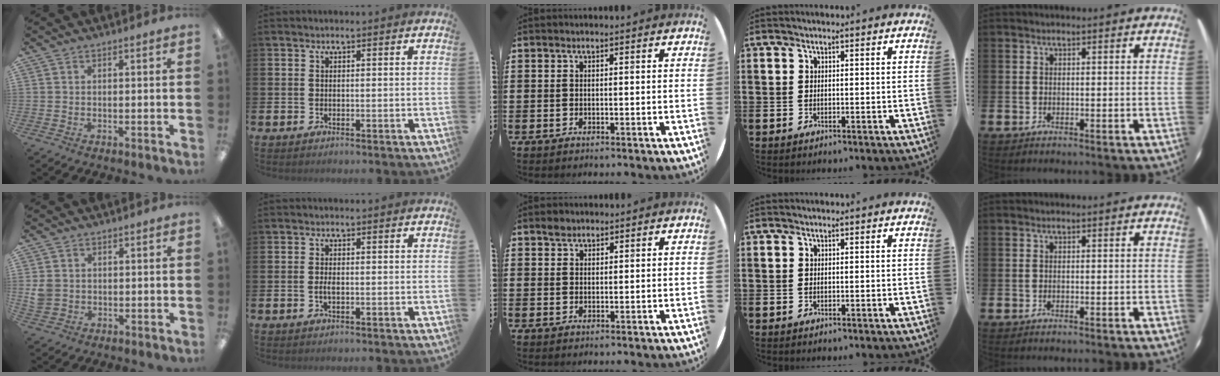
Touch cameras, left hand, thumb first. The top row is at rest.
{"thumb": {"total": 3.5, "force": [0.5, 3.3, 1.1], "torque": [-0.016, 0.003, 0.011]}, "index": {"total": 1.1, "force": [-0.3, 0.4, 1.0], "torque": [-0.020, 0.001, -0.006]}, "middle": {"total": 1.3, "force": [1.1, 0.6, 0.1], "torque": [0.003, -0.001, 0.021]}}